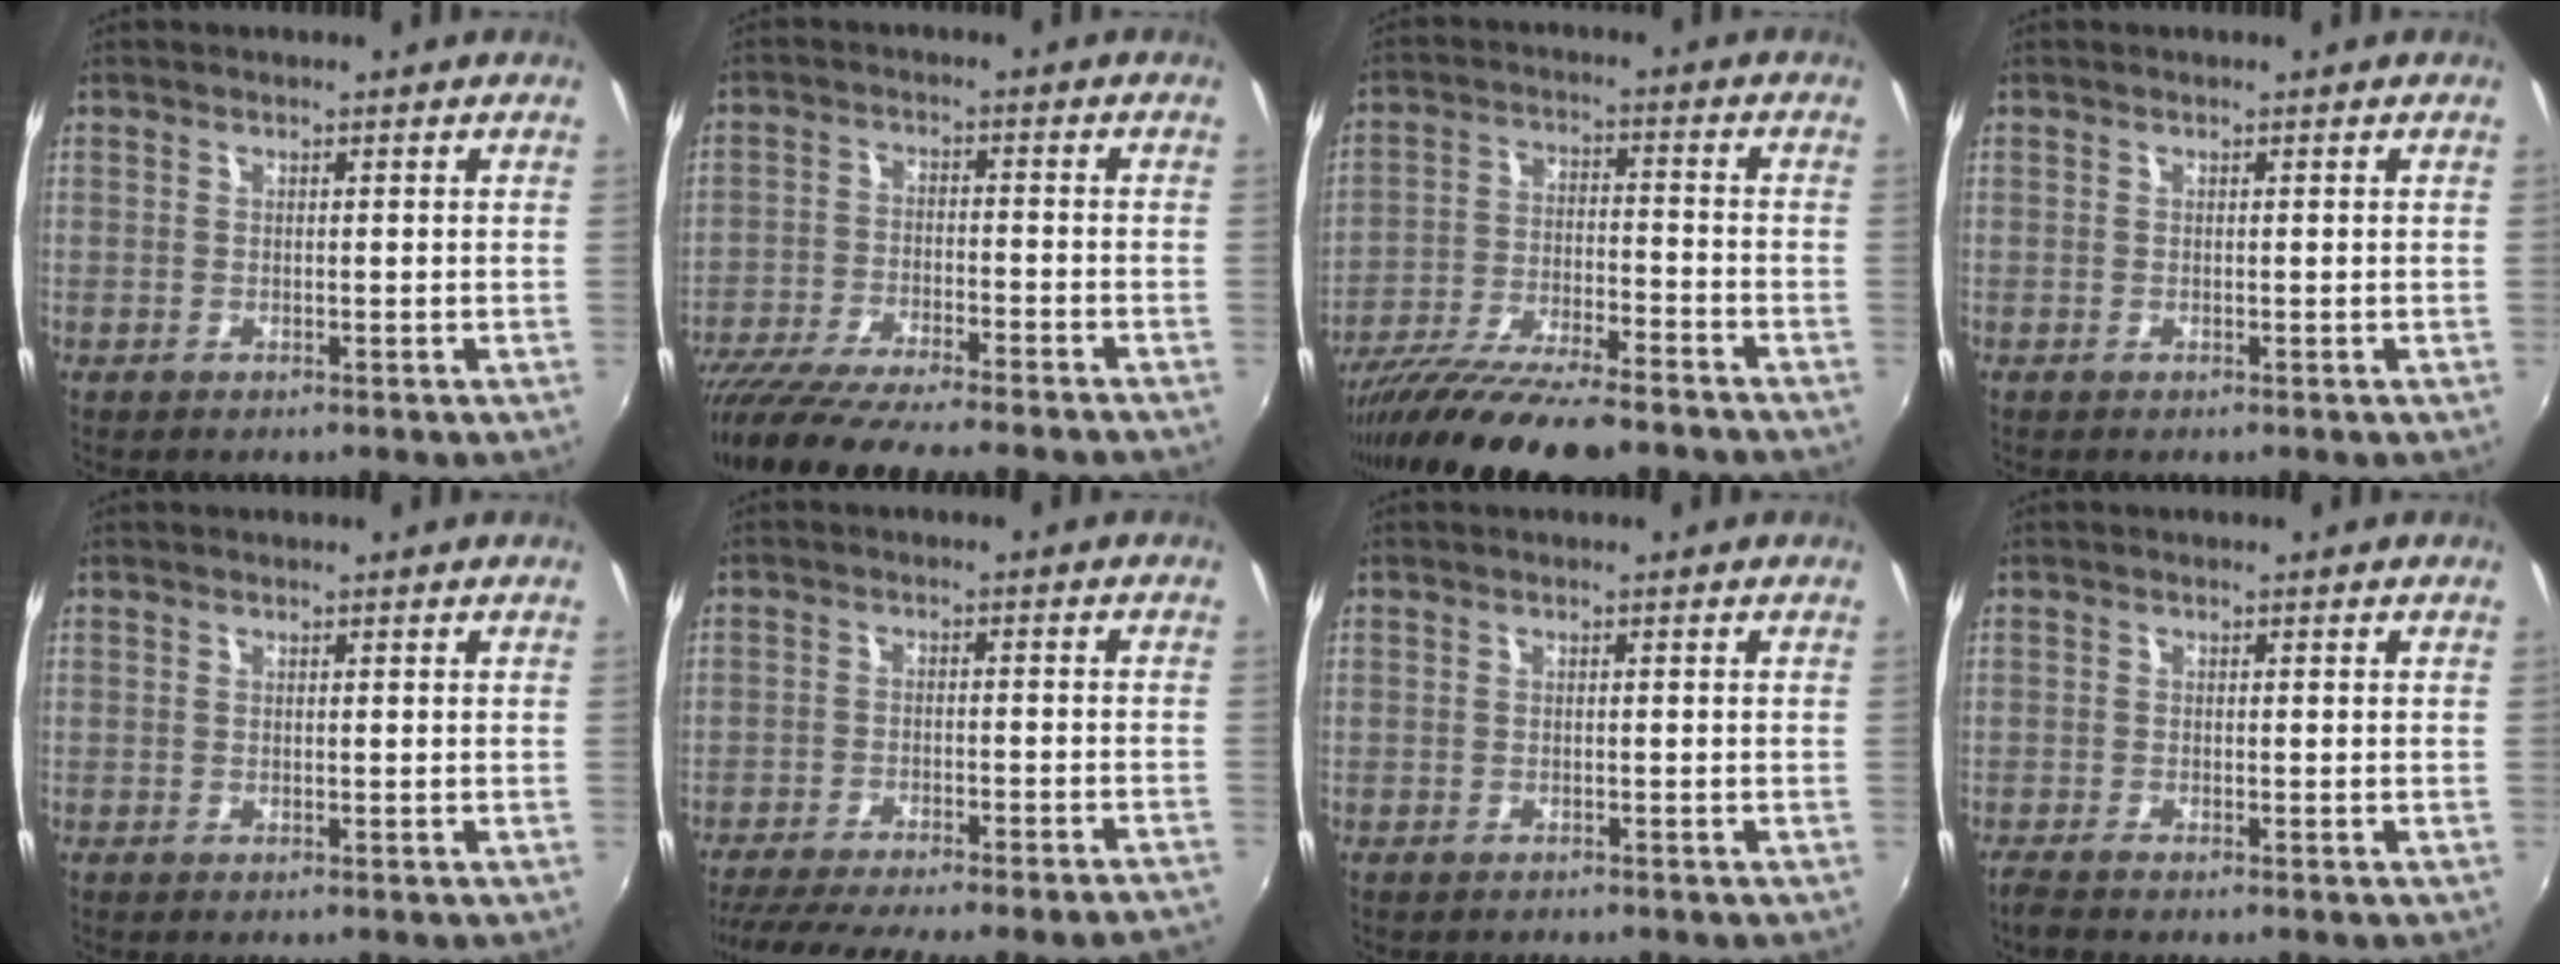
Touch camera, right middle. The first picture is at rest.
{"total": 17.6, "force": [-15.0, 1.9, 8.8], "torque": [-0.174, -0.052, -0.243]}
{"total": 18.6, "force": [-15.4, 2.9, 10.1], "torque": [-0.196, -0.044, -0.258]}
{"total": 0.0}
{"total": 0.0}
{"total": 17.3, "force": [-15.4, 0.5, 7.8], "torque": [-0.146, -0.022, -0.221]}
{"total": 0.9, "force": [-0.9, 0.2, 0.1], "torque": [-0.006, 0.000, -0.013]}
{"total": 2.1, "force": [-1.9, 0.1, 1.1], "torque": [-0.025, -0.011, -0.036]}